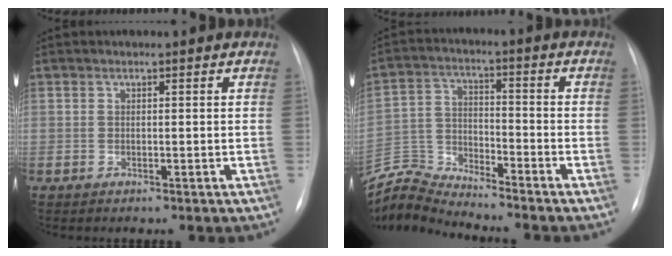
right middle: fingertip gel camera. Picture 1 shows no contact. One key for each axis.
{"total": 7.6, "fx": -7.3, "fy": -1.4, "fz": -1.3, "tx": 0.012, "ty": 0.014, "tz": -0.140}